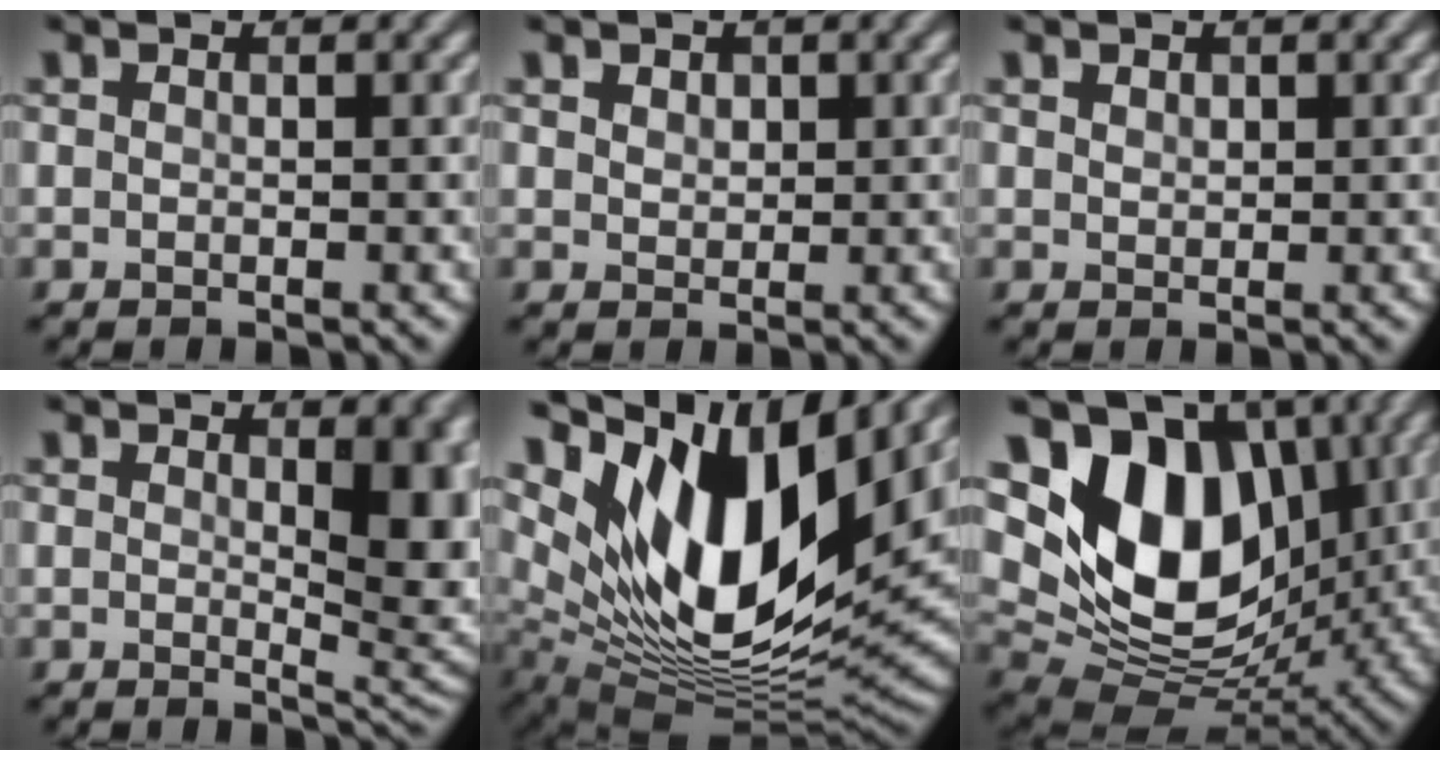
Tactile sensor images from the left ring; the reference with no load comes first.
{"total": 1.6, "force": [1.1, 1.0, 0.5], "torque": [-0.009, 0.001, 0.015]}
{"total": 0.7, "force": [0.5, 0.4, 0.0], "torque": [-0.002, -0.001, 0.010]}
{"total": 6.4, "force": [1.1, 2.5, 5.8], "torque": [-0.065, -0.011, 0.029]}
{"total": 15.1, "force": [6.4, 6.9, 11.8], "torque": [-0.207, -0.002, 0.116]}
{"total": 13.1, "force": [4.2, 8.6, 8.9], "torque": [-0.152, 0.007, 0.066]}